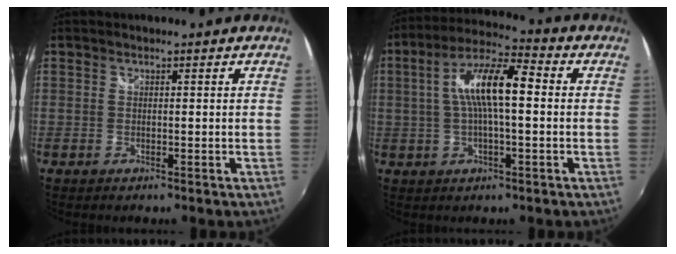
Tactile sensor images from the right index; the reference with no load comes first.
{"total": 11.5, "force": [0.8, 3.1, 11.0], "torque": [-0.207, 0.021, 0.010]}